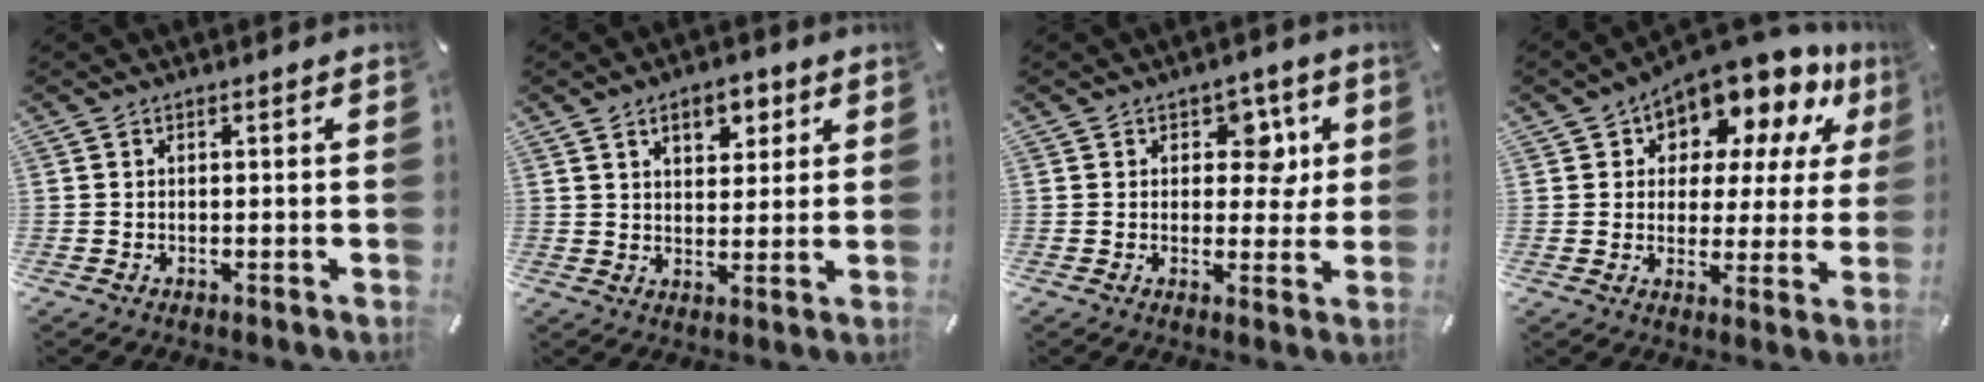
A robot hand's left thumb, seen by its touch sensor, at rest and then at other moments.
{"total": 7.4, "force": [3.7, 4.6, 4.5], "torque": [-0.060, -0.004, 0.061]}
{"total": 7.2, "force": [2.4, 5.3, 4.2], "torque": [-0.034, -0.008, 0.031]}
{"total": 12.0, "force": [9.3, 6.0, 4.7], "torque": [-0.085, -0.083, 0.162]}